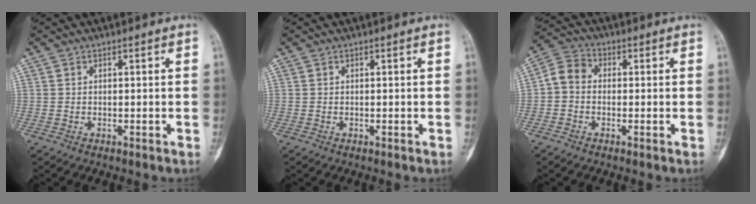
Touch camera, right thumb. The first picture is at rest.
{"total": 0.0}
{"total": 5.1, "force": [-0.5, 4.1, 3.0], "torque": [-0.042, 0.017, -0.028]}